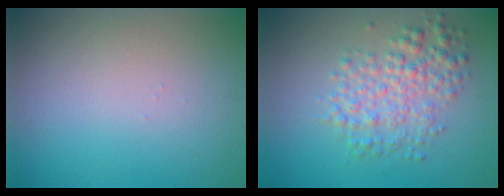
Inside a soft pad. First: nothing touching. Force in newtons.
{"total": 4.0, "press": 4.0, "slide": 0.0}